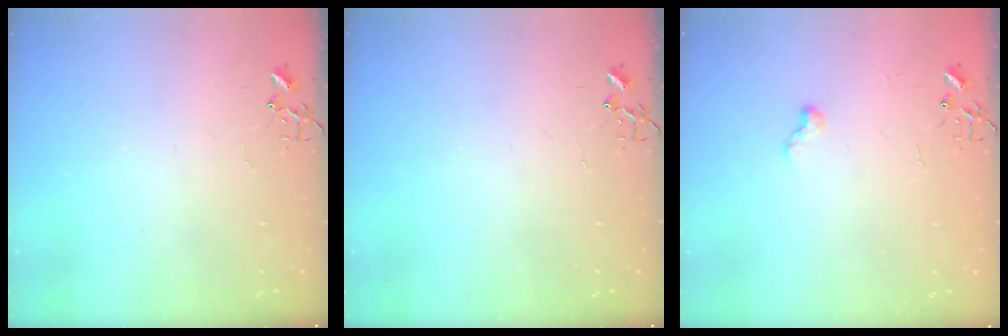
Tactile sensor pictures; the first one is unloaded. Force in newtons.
{"total": 0.0}
{"total": 5.3, "press": 5.2, "slide": 0.6}